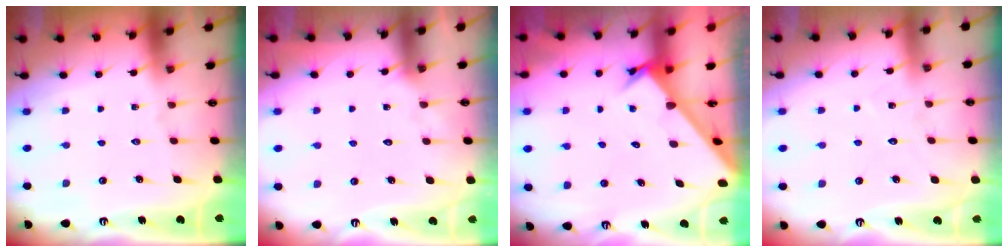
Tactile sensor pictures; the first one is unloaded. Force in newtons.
{"total": 1.9, "press": 1.9, "slide": 0.1}
{"total": 2.6, "press": 2.6, "slide": 0.3}
{"total": 4.8, "press": 4.7, "slide": 0.5}